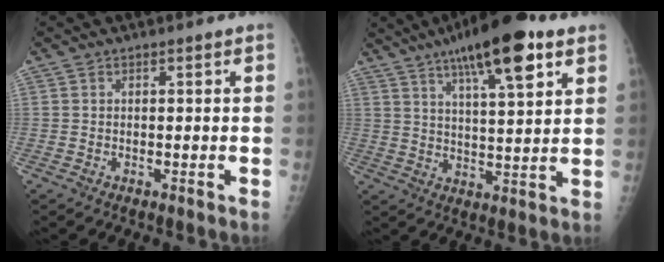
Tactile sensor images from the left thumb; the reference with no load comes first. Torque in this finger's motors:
{"motor_torque": [2.02, 1.56, 1.59, -1.19, 0.38]}